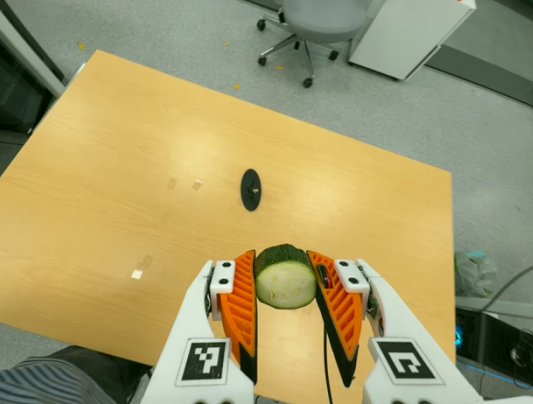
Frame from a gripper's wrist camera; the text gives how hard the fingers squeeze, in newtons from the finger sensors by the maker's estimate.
{"total": 10.4, "left": 9.9, "right": 11.0}